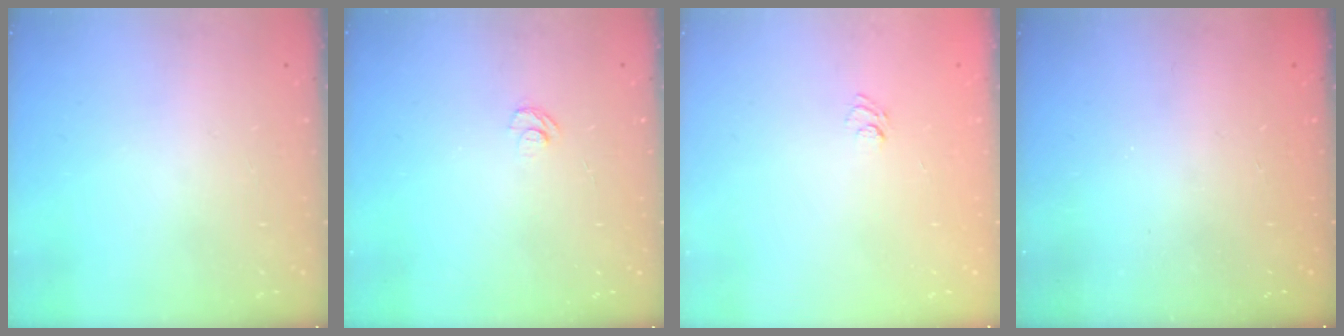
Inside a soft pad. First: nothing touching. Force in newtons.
{"total": 4.5, "press": 4.5, "slide": 0.3}
{"total": 4.3, "press": 4.1, "slide": 1.3}
{"total": 2.4, "press": 2.3, "slide": 0.8}